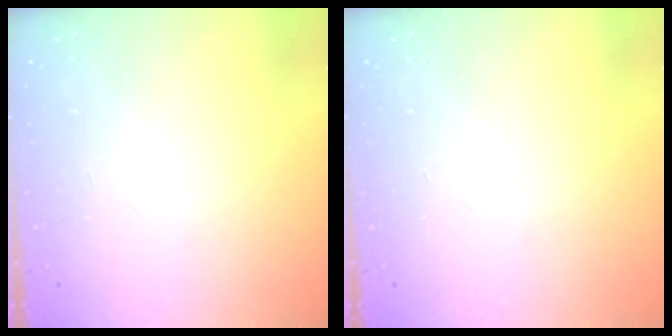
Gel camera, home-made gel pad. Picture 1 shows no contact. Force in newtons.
{"total": 0.0}